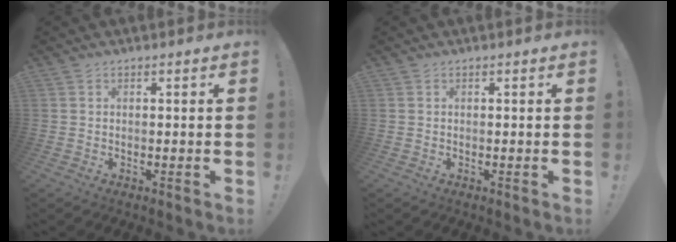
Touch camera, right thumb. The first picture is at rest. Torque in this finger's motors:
{"motor_torque": [0.00, 0.00, 0.00, 0.00, 0.00]}